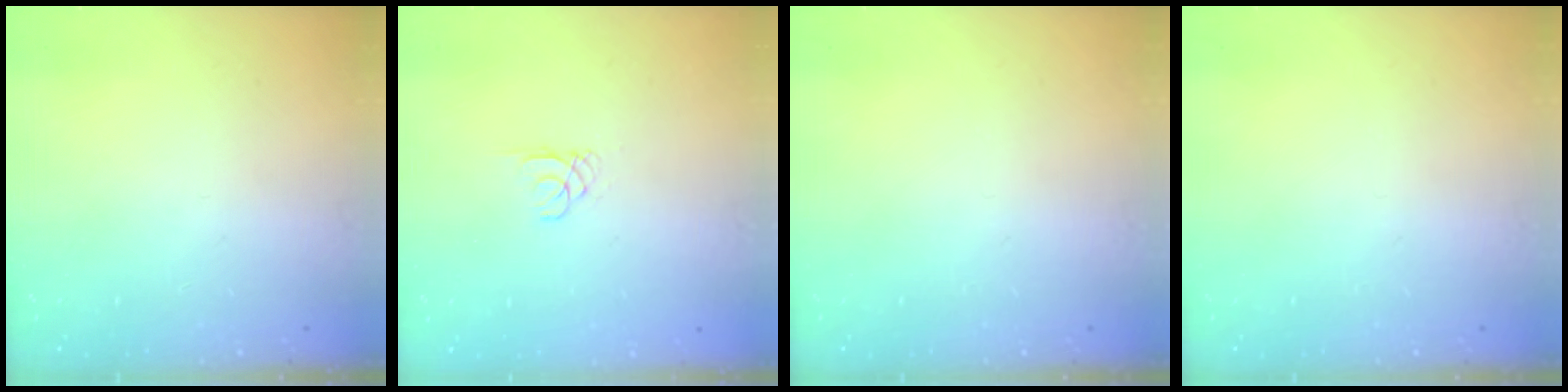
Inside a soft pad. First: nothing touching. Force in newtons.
{"total": 0.8, "press": 0.8, "slide": 0.1}
{"total": 0.0}
{"total": 0.0}